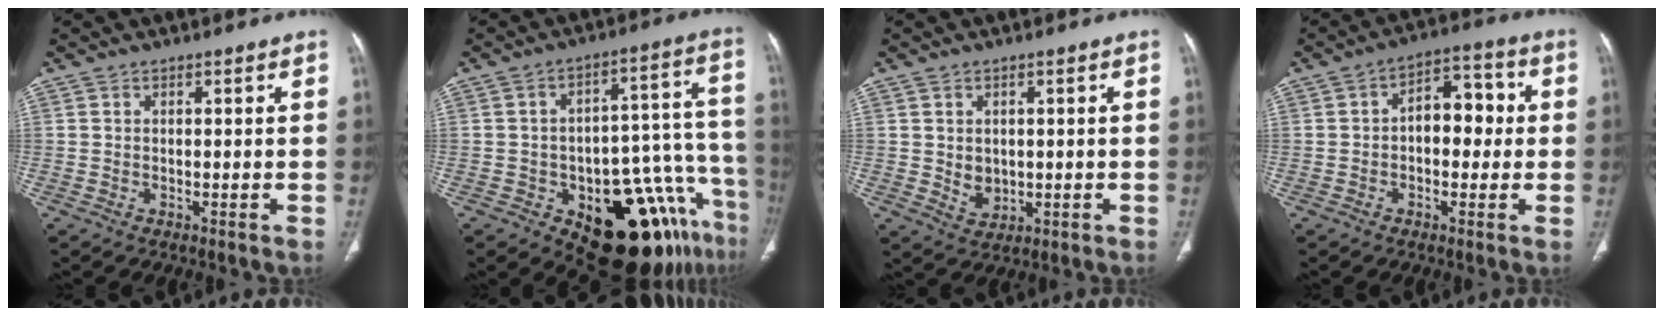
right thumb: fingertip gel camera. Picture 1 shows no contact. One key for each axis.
{"total": 23.1, "fx": -12.4, "fy": 9.4, "fz": 17.0, "tx": -0.132, "ty": 0.094, "tz": -0.162}
{"total": 3.9, "fx": 0.1, "fy": 3.2, "fz": 2.3, "tx": -0.025, "ty": -0.008, "tz": 0.016}
{"total": 8.6, "fx": 0.2, "fy": 5.2, "fz": 6.8, "tx": -0.064, "ty": 0.029, "tz": -0.007}